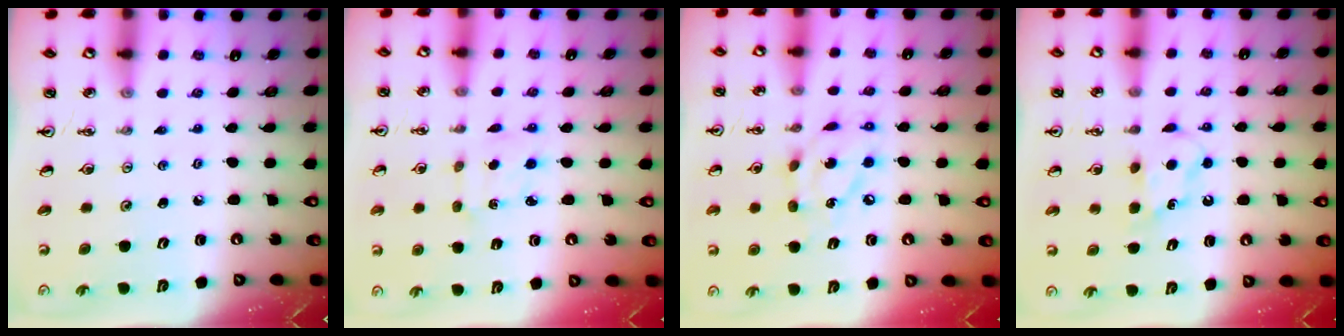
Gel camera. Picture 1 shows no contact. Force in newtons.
{"total": 1.9, "press": 1.7, "slide": 0.8}
{"total": 11.2, "press": 11.2, "slide": 0.6}
{"total": 5.8, "press": 5.8, "slide": 0.6}